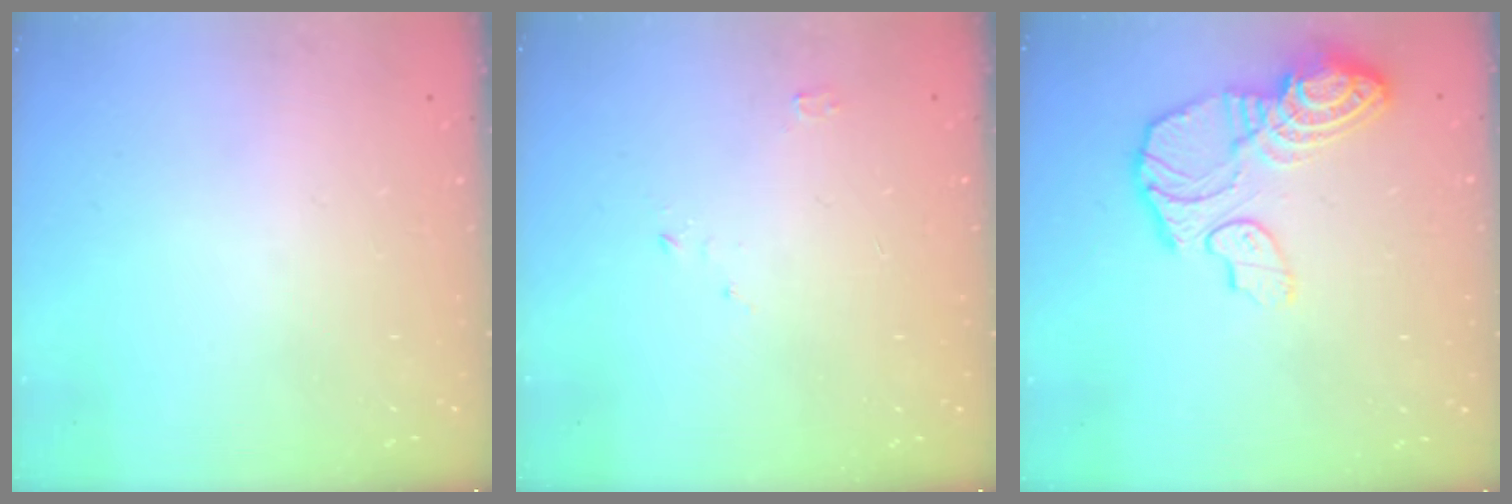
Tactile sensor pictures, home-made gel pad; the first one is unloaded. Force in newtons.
{"total": 2.5, "press": 2.5, "slide": 0.3}
{"total": 14.6, "press": 14.5, "slide": 1.5}